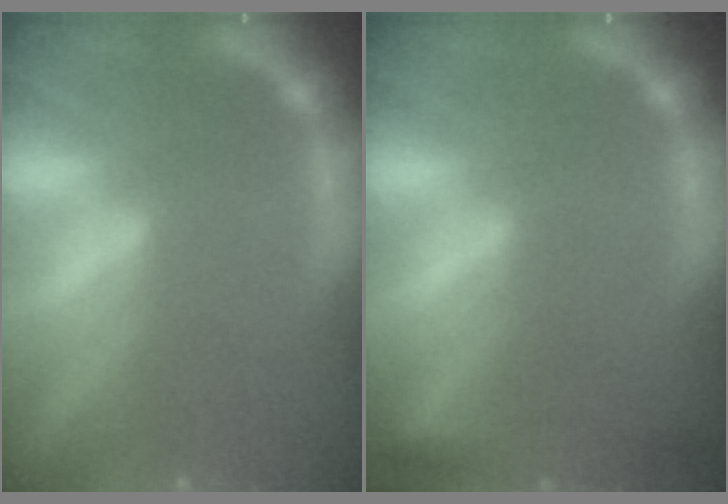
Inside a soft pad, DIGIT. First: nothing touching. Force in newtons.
{"total": 3.0}